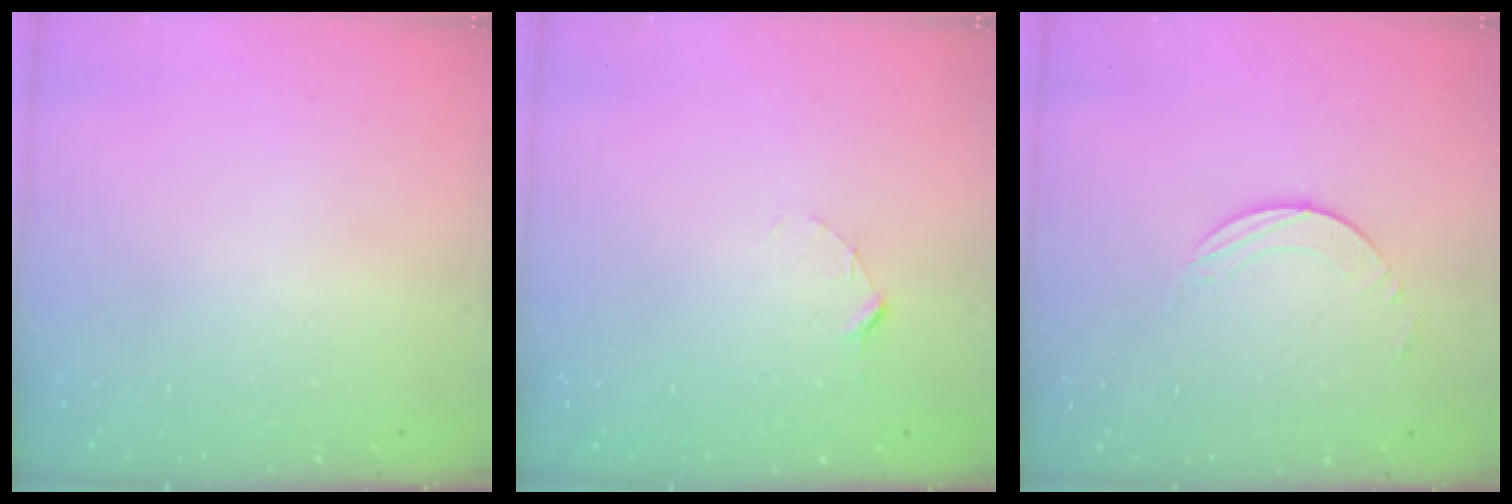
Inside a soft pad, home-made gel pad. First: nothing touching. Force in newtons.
{"total": 2.9, "press": 2.9, "slide": 0.3}
{"total": 1.6, "press": 1.6, "slide": 0.2}